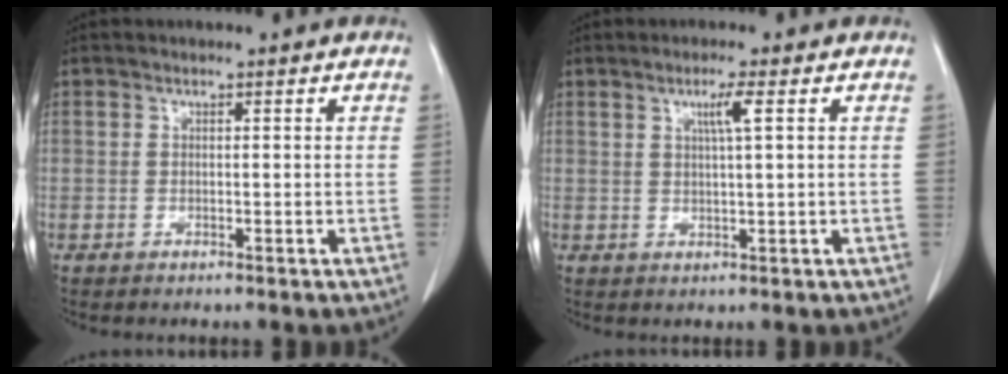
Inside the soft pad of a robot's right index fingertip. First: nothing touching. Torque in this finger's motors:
{"motor_torque": [0.04, 0.02, 0.00, 0.04]}